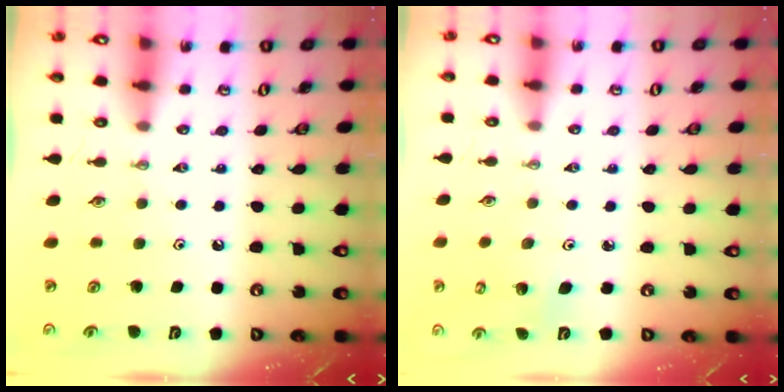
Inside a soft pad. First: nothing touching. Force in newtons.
{"total": 2.7, "press": 2.7, "slide": 0.4}